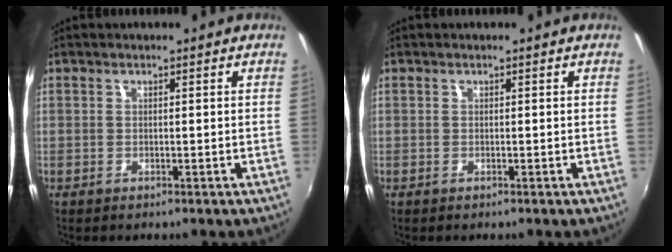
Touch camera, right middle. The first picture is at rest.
{"total": 0.0}